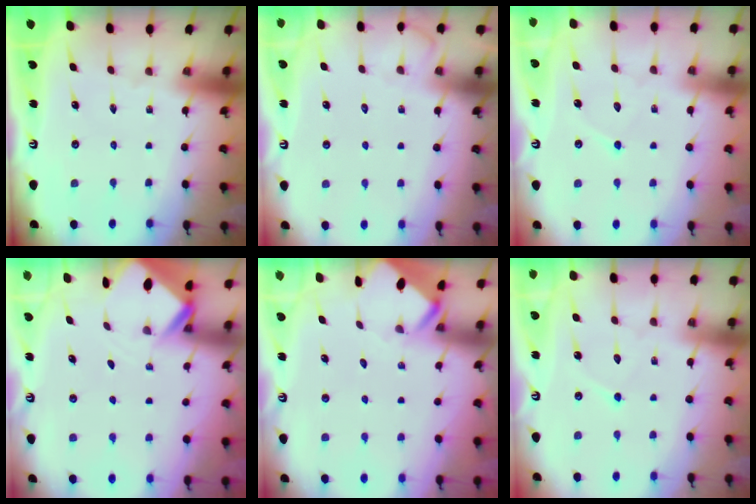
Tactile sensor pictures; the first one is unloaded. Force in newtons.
{"total": 5.3, "press": 5.3, "slide": 0.7}
{"total": 4.8, "press": 4.8, "slide": 0.6}
{"total": 2.6, "press": 2.6, "slide": 0.1}
{"total": 3.6, "press": 3.6, "slide": 0.3}
{"total": 4.8, "press": 4.8, "slide": 0.6}